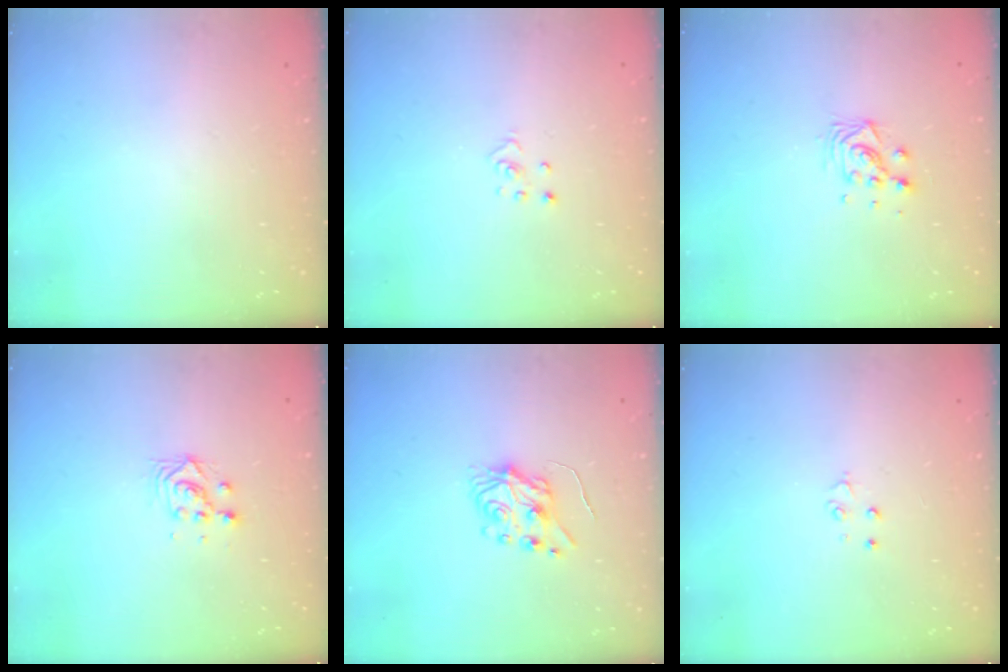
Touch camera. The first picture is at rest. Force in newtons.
{"total": 2.3, "press": 2.3, "slide": 0.2}
{"total": 7.3, "press": 7.3, "slide": 0.5}
{"total": 3.7, "press": 3.7, "slide": 0.2}
{"total": 6.0, "press": 6.0, "slide": 0.6}
{"total": 2.8, "press": 2.8, "slide": 0.3}